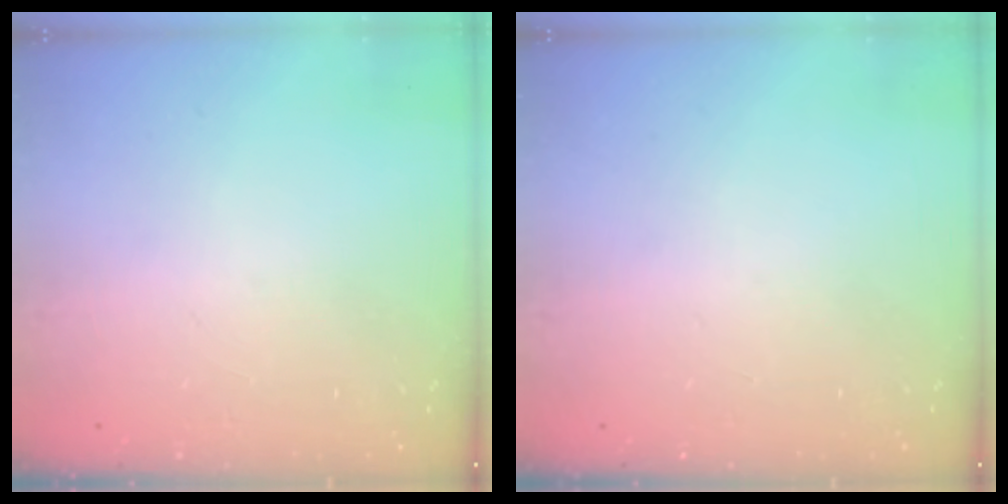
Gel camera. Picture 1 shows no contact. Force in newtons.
{"total": 0.0}